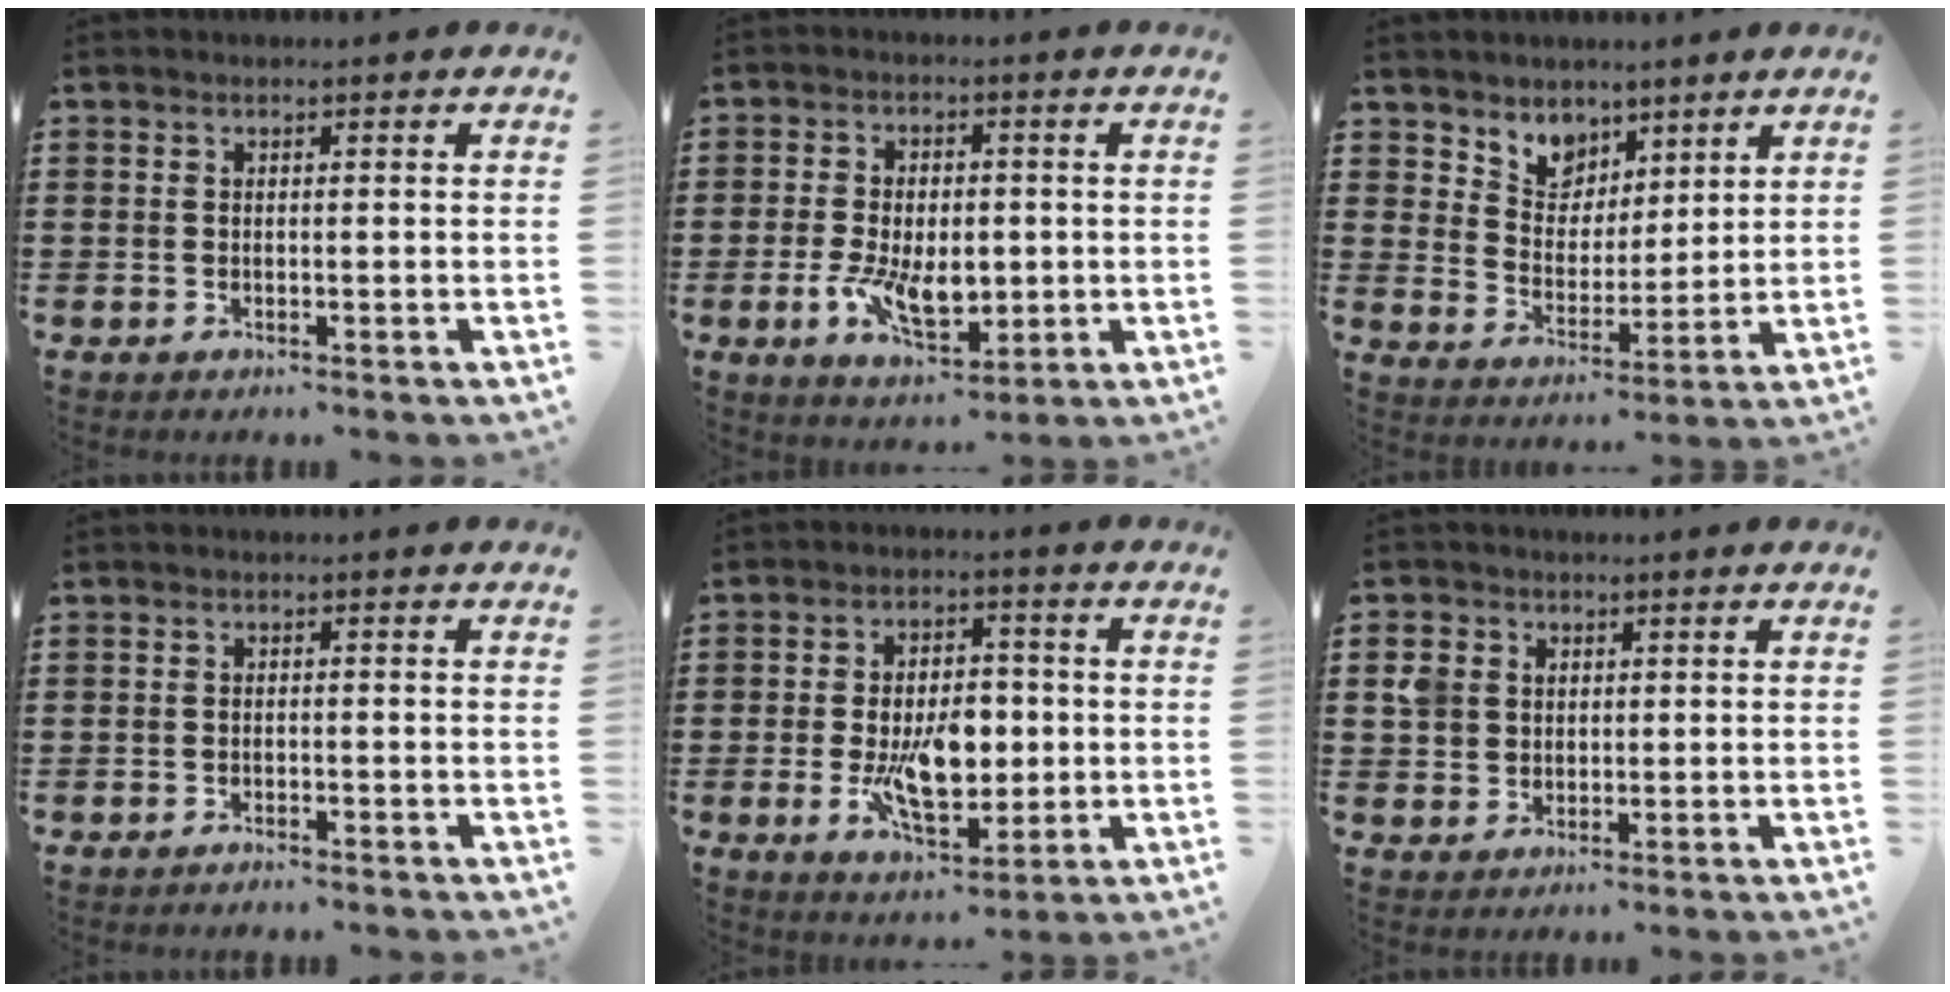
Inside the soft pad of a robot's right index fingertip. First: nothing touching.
{"total": 8.4, "force": [-1.6, 4.9, 6.7], "torque": [-0.135, 0.001, -0.030]}
{"total": 5.7, "force": [4.2, 3.9, -0.4], "torque": [-0.030, -0.017, 0.078]}
{"total": 1.0, "force": [-0.9, 0.0, 0.1], "torque": [-0.006, 0.001, -0.019]}
{"total": 10.1, "force": [-1.3, 5.5, 8.4], "torque": [-0.154, -0.001, -0.026]}
{"total": 3.6, "force": [1.0, 3.3, 1.3], "torque": [-0.039, 0.013, 0.018]}